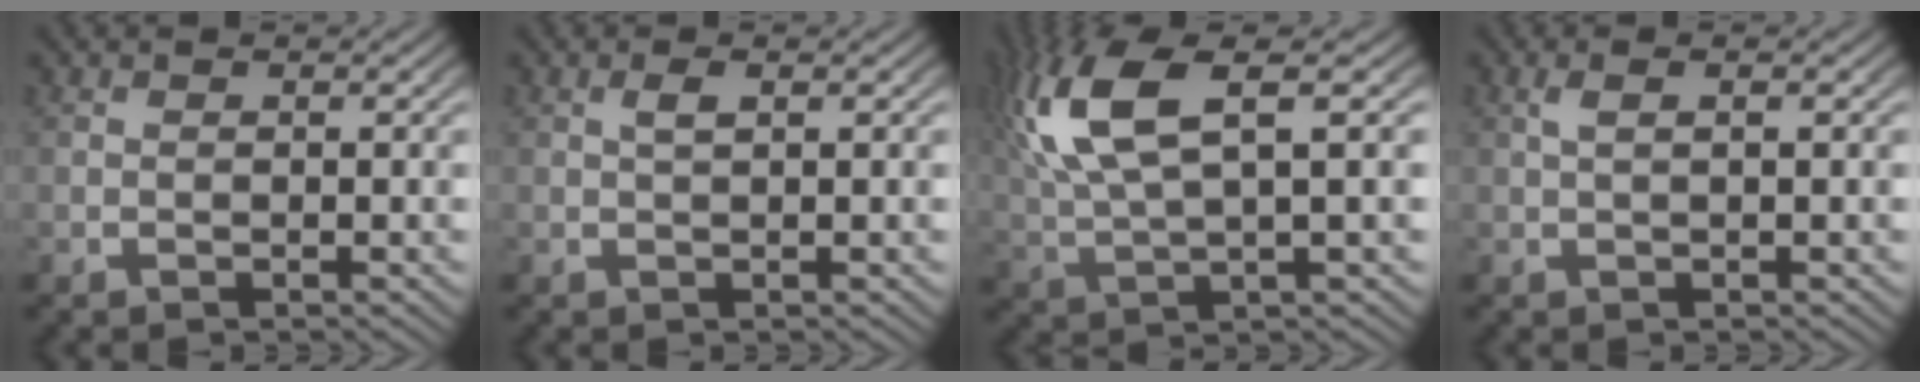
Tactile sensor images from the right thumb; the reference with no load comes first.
{"total": 0.9, "force": [0.4, 0.1, 0.8], "torque": [-0.019, 0.001, 0.013]}
{"total": 8.7, "force": [2.6, 4.2, 7.2], "torque": [-0.164, 0.001, 0.050]}
{"total": 1.4, "force": [0.5, 0.2, 1.3], "torque": [-0.031, 0.005, 0.011]}